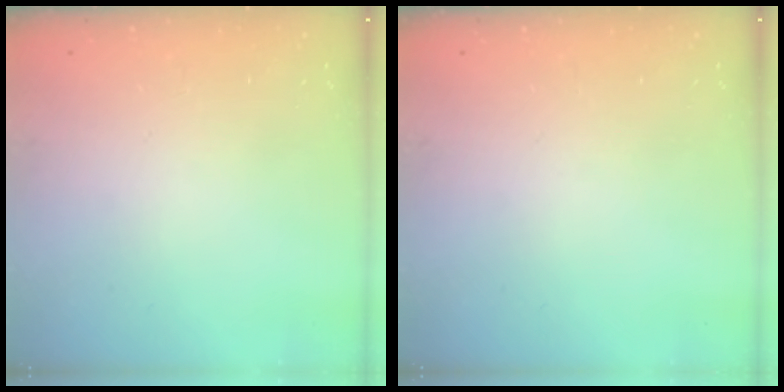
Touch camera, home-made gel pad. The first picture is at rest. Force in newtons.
{"total": 0.0}